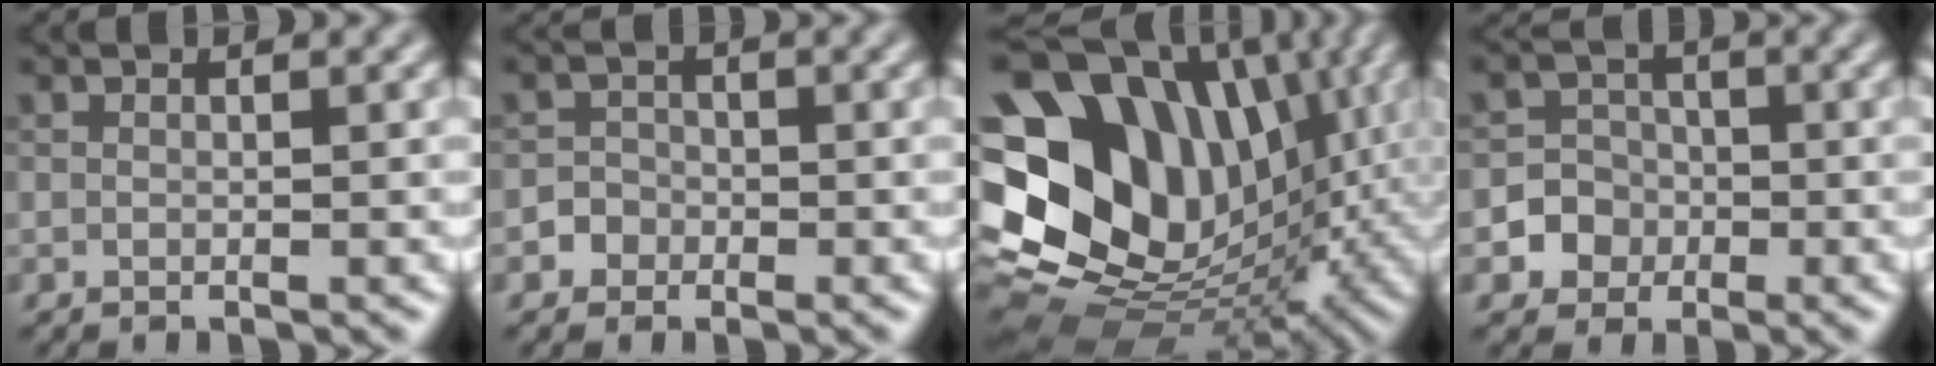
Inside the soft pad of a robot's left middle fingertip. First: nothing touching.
{"total": 2.0, "force": [-1.0, 1.7, 0.2], "torque": [0.019, 0.003, -0.022]}
{"total": 19.6, "force": [3.2, 14.4, 12.9], "torque": [-0.216, 0.010, 0.083]}
{"total": 4.5, "force": [-1.5, 4.2, 0.5], "torque": [0.023, 0.007, -0.039]}